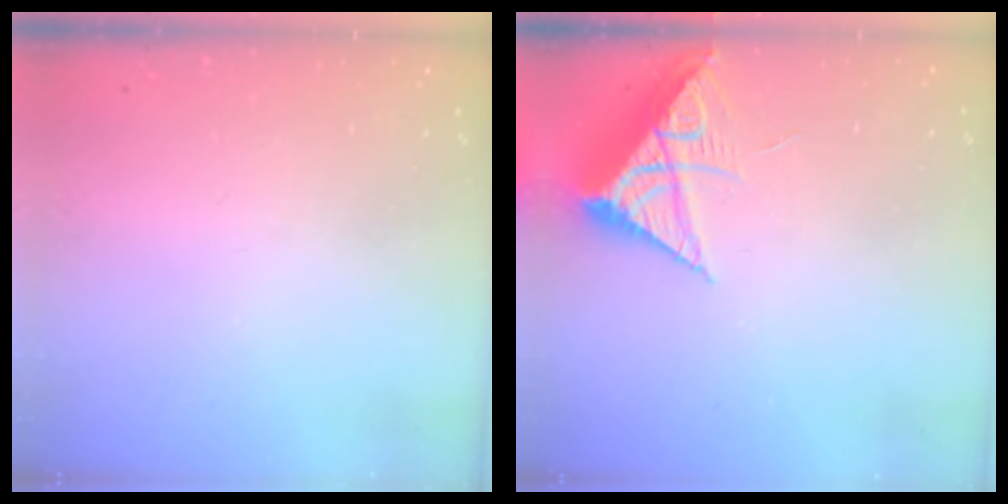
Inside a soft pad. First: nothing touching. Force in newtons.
{"total": 8.3, "press": 8.3, "slide": 0.3}